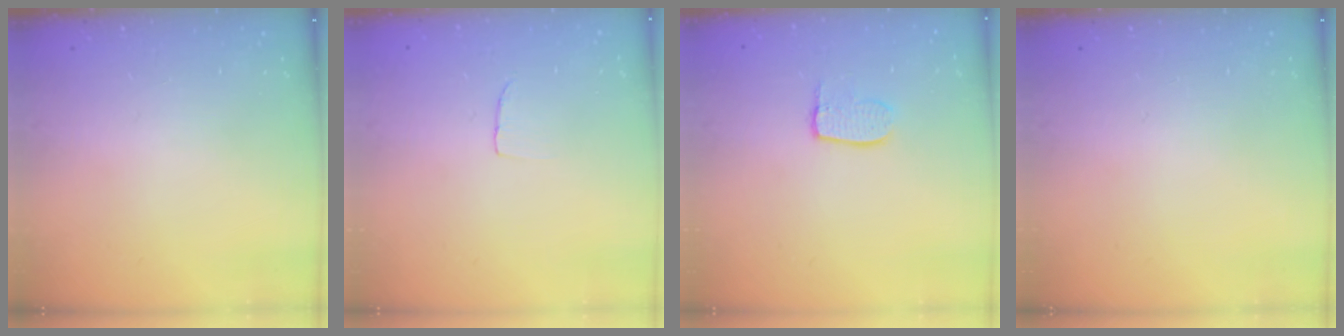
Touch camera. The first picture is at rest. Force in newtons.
{"total": 2.7, "press": 2.7, "slide": 0.2}
{"total": 5.9, "press": 5.9, "slide": 0.2}
{"total": 0.0}